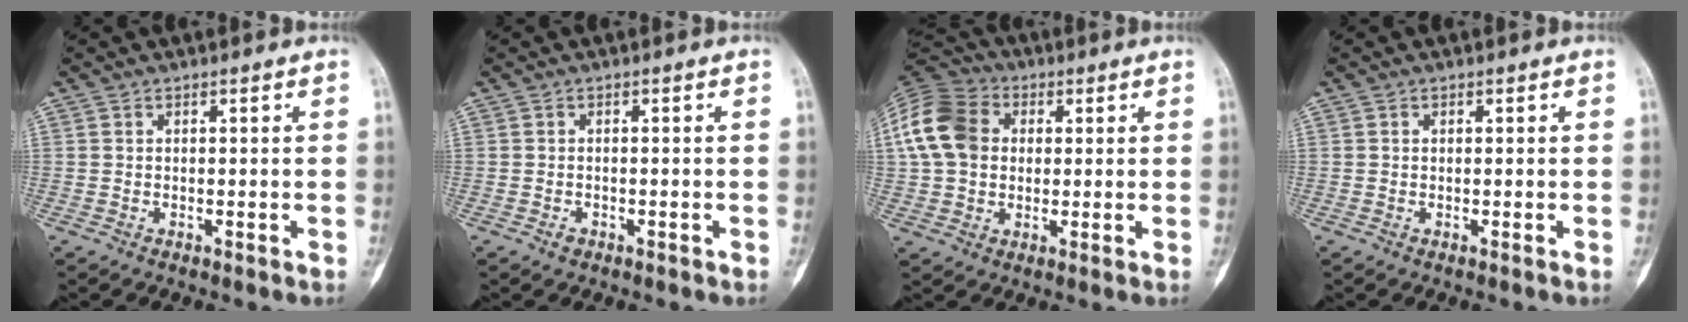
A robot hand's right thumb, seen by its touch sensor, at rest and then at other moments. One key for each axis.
{"total": 1.0, "fx": -0.6, "fy": 0.7, "fz": 0.4, "tx": -0.007, "ty": 0.005, "tz": -0.007}
{"total": 14.0, "fx": 2.0, "fy": 11.0, "fz": 8.5, "tx": -0.160, "ty": 0.023, "tz": 0.027}
{"total": 0.0}